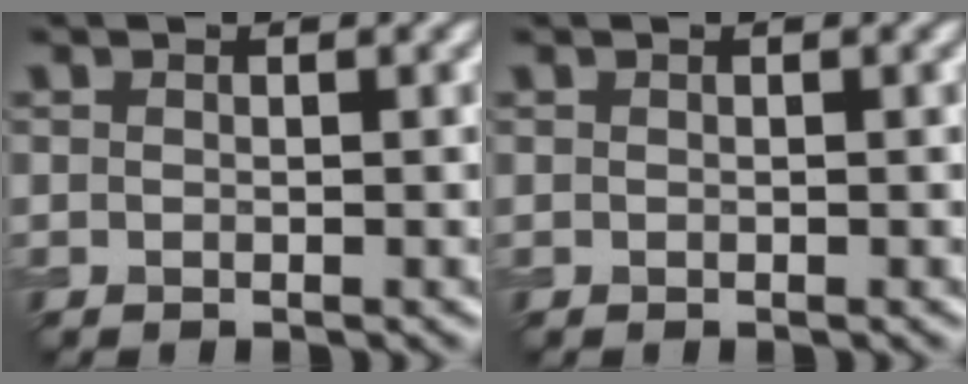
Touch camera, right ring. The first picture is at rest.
{"total": 0.0}